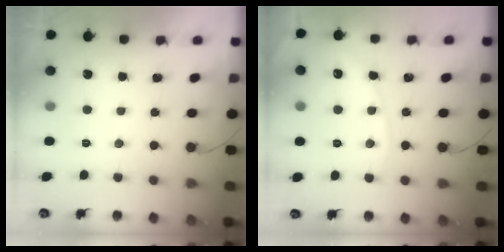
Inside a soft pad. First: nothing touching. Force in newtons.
{"total": 4.8, "press": 4.8, "slide": 0.7}